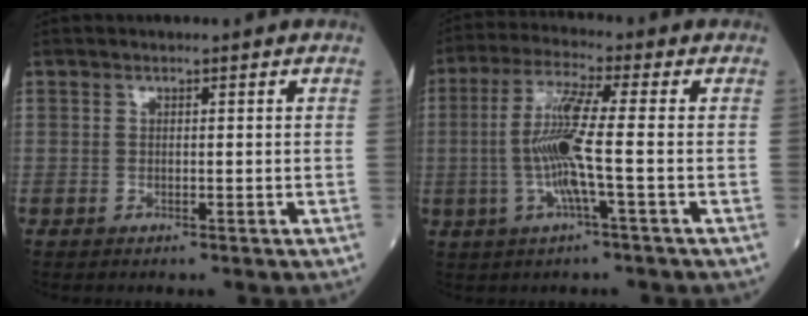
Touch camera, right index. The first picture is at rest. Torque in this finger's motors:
{"motor_torque": [0.21, 0.05, 0.16, 0.16]}